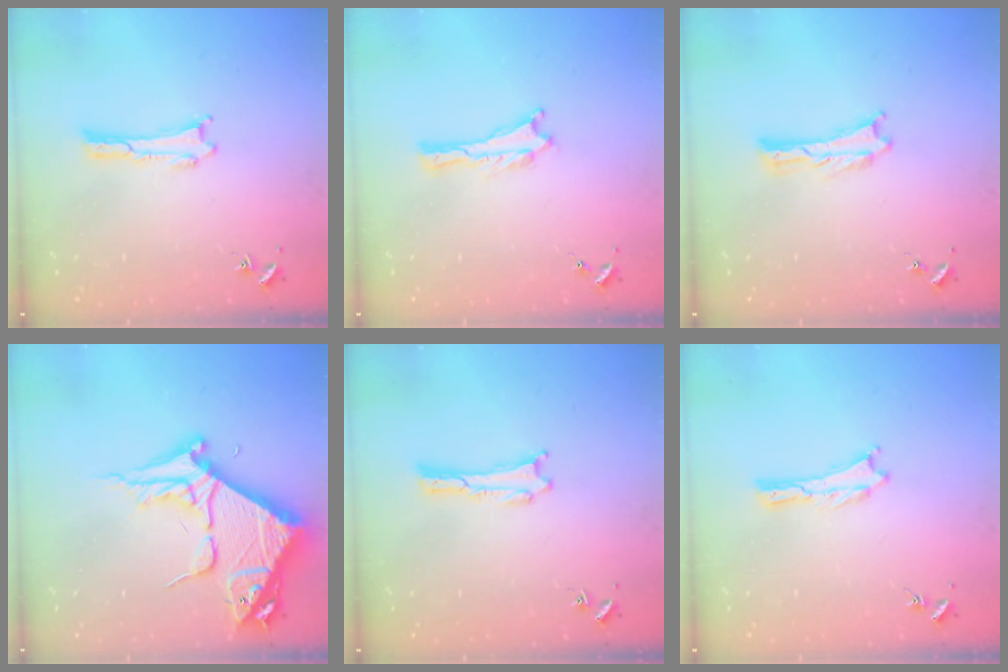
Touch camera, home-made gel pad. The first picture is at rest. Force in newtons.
{"total": 0.0}
{"total": 0.0}
{"total": 10.1, "press": 10.0, "slide": 1.1}
{"total": 0.0}
{"total": 0.0}